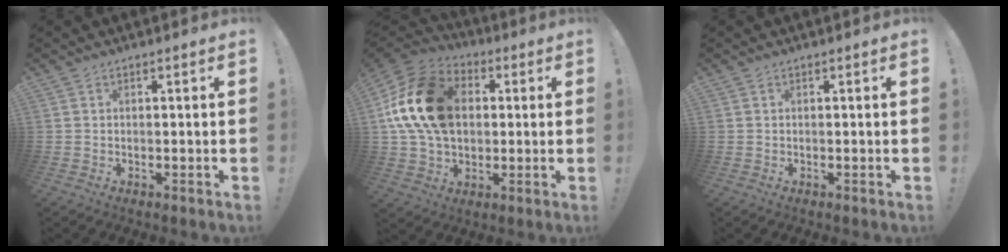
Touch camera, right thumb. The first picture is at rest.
{"total": 21.5, "force": [3.7, 15.7, 14.3], "torque": [-0.248, 0.007, 0.074]}
{"total": 0.0}